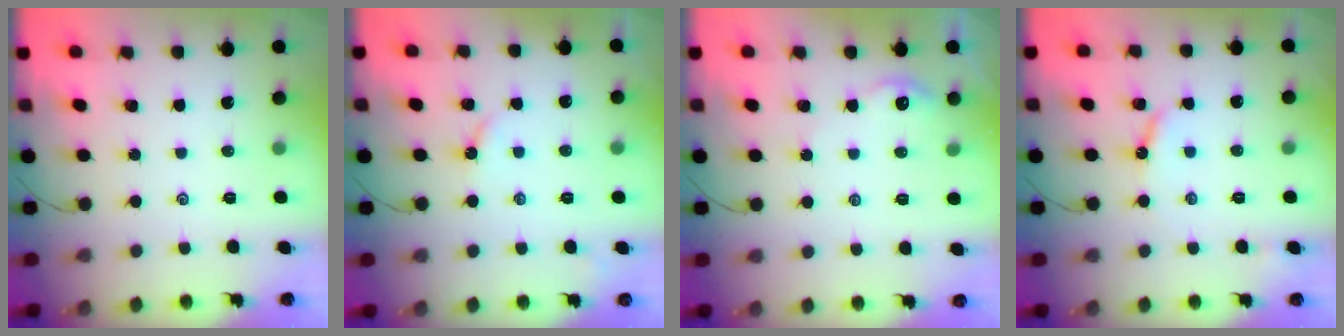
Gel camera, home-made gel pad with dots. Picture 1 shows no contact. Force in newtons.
{"total": 2.7, "press": 2.7, "slide": 0.4}
{"total": 3.2, "press": 3.2, "slide": 0.3}
{"total": 6.6, "press": 6.6, "slide": 0.7}